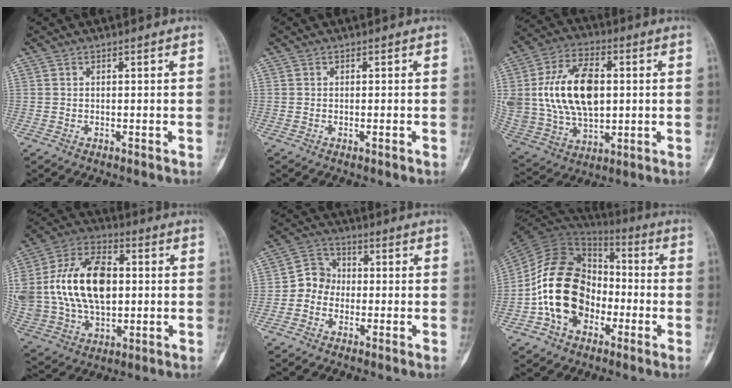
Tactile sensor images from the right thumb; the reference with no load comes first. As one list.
[{"total": 0.8, "force": [-0.3, 0.1, 0.7], "torque": [-0.009, -0.001, -0.002]}, {"total": 20.3, "force": [2.6, 12.7, 15.7], "torque": [-0.283, 0.003, 0.057]}, {"total": 25.4, "force": [2.3, 16.6, 19.1], "torque": [-0.390, 0.015, 0.051]}, {"total": 5.9, "force": [-1.4, 5.2, 2.4], "torque": [-0.015, 0.023, -0.041]}, {"total": 18.3, "force": [-4.4, 13.3, 11.7], "torque": [-0.186, 0.047, -0.084]}]